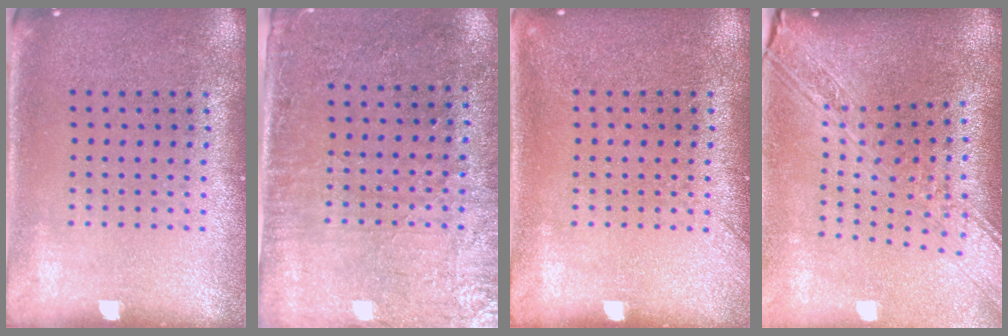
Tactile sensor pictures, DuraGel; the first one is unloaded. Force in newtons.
{"total": 2.8, "press": 2.4, "slide": 1.4}
{"total": 1.1, "press": 1.1, "slide": 0.3}
{"total": 3.0, "press": 2.3, "slide": 1.9}